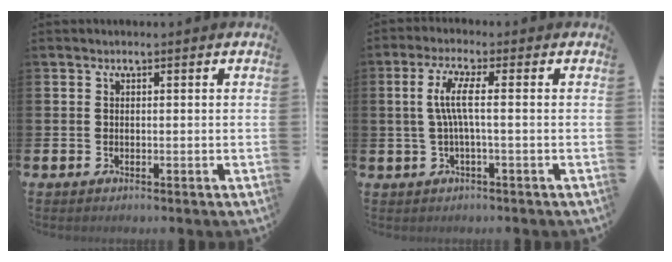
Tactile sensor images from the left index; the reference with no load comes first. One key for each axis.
{"total": 4.9, "fx": 0.3, "fy": 0.6, "fz": 4.8, "tx": -0.102, "ty": 0.002, "tz": 0.000}